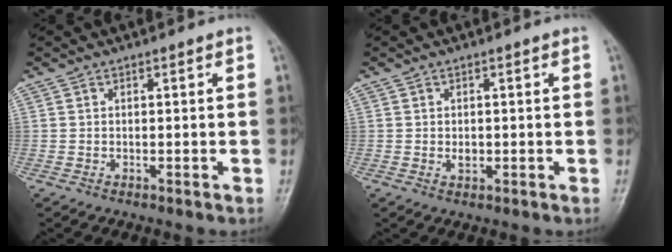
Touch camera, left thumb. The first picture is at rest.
{"total": 1.6, "force": [0.0, 1.2, 1.1], "torque": [-0.012, -0.001, 0.002]}